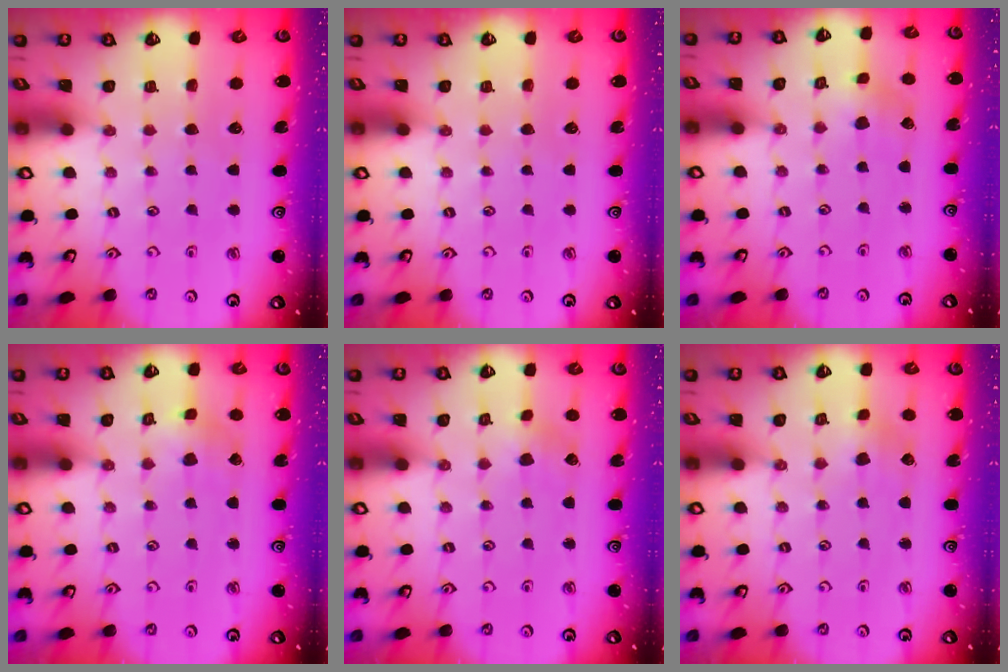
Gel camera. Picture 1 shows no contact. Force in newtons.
{"total": 0.0}
{"total": 1.9, "press": 1.9, "slide": 0.3}
{"total": 1.5, "press": 1.5, "slide": 0.2}
{"total": 2.0, "press": 1.9, "slide": 0.6}
{"total": 2.7, "press": 2.6, "slide": 0.4}